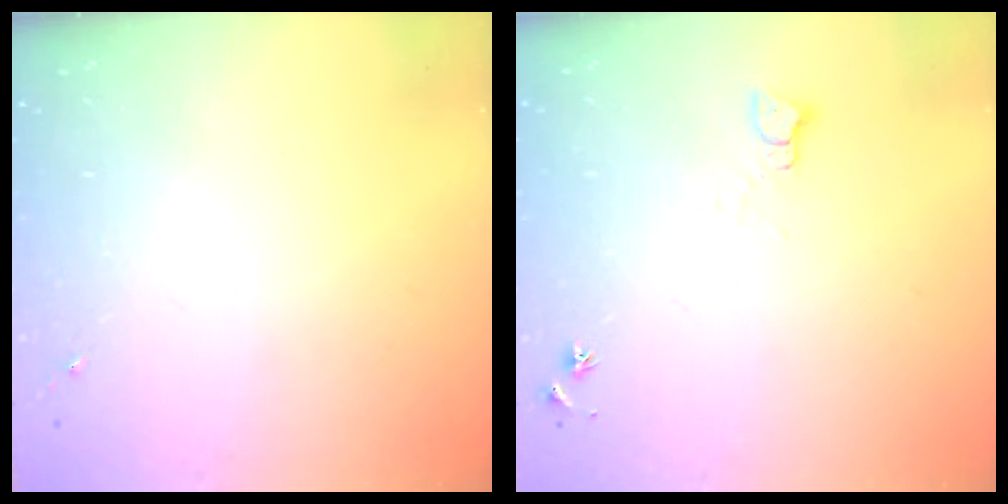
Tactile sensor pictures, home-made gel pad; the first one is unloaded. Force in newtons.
{"total": 5.4, "press": 5.3, "slide": 0.7}